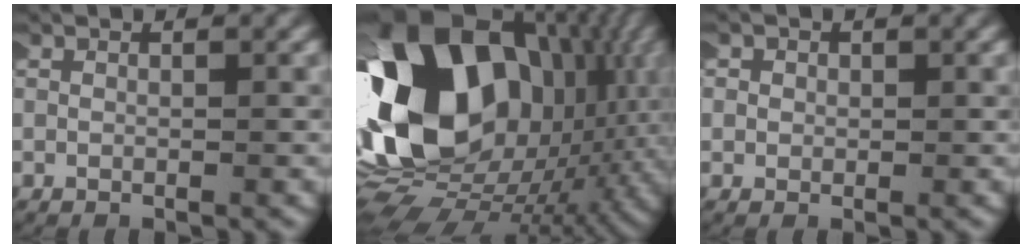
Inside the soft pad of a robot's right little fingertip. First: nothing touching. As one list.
[{"total": 24.5, "force": [0.8, 16.6, 18.0], "torque": [-0.333, -0.039, 0.029]}, {"total": 1.3, "force": [0.2, 1.3, 0.1], "torque": [-0.005, 0.005, -0.005]}]